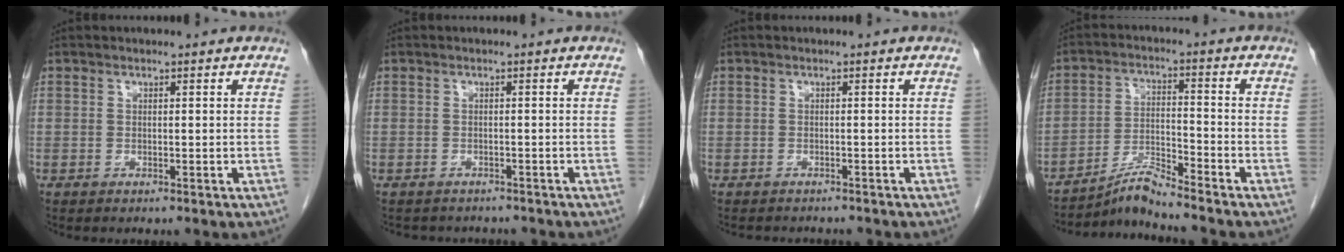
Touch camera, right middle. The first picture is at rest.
{"total": 5.0, "force": [-4.5, 1.9, 0.9], "torque": [-0.011, 0.004, -0.053]}
{"total": 4.2, "force": [-3.9, 1.1, 1.2], "torque": [-0.013, -0.002, -0.048]}
{"total": 5.7, "force": [-5.4, -1.3, 1.4], "torque": [-0.034, -0.011, -0.099]}